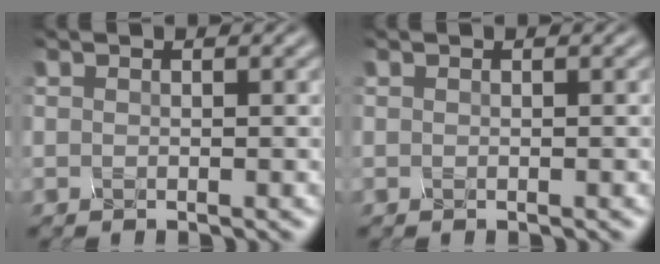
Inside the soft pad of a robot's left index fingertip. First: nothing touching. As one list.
[{"total": 0.0}]